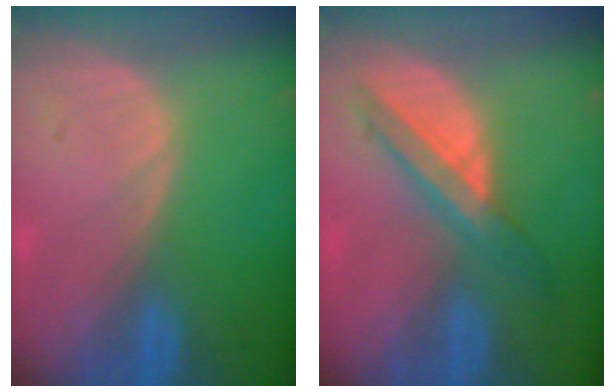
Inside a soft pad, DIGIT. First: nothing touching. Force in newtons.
{"total": 5.9, "press": 5.8, "slide": 0.5}